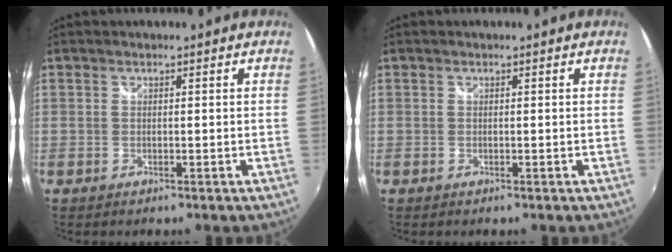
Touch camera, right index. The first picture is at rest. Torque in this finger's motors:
{"motor_torque": [0.00, 0.00, 0.03, 0.01]}